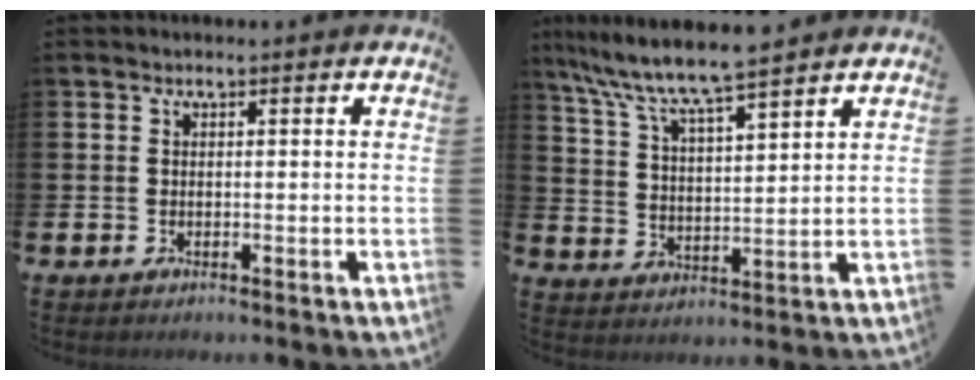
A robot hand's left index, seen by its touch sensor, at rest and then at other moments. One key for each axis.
{"total": 7.9, "fx": 7.3, "fy": 0.4, "fz": 3.0, "tx": -0.088, "ty": -0.040, "tz": 0.128}